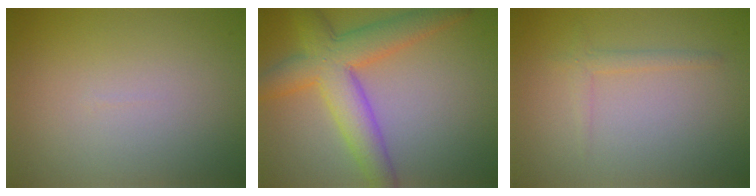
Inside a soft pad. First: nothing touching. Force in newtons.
{"total": 7.2, "press": 7.2, "slide": 0.3}
{"total": 1.3, "press": 1.3, "slide": 0.1}